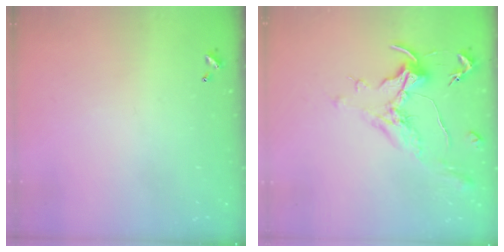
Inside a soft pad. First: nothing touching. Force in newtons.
{"total": 1.8, "press": 1.5, "slide": 0.9}